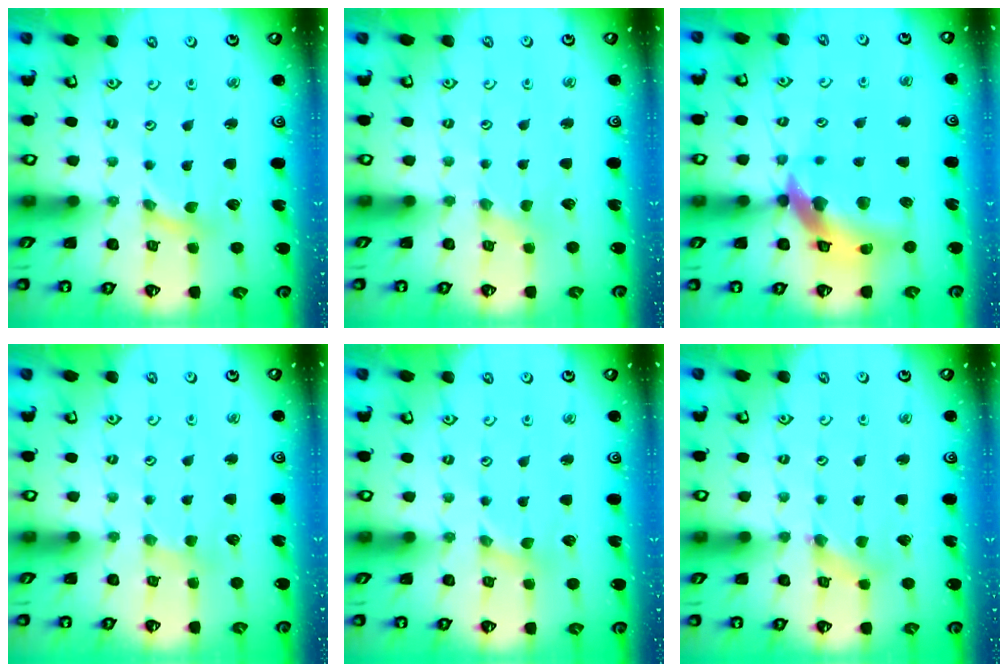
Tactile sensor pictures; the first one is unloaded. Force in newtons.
{"total": 0.0}
{"total": 16.4, "press": 16.3, "slide": 2.4}
{"total": 1.9, "press": 1.8, "slide": 0.4}
{"total": 0.0}
{"total": 1.4, "press": 1.3, "slide": 0.3}